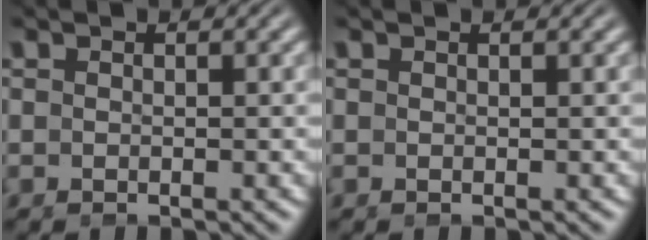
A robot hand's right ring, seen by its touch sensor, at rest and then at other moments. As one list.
[{"total": 0.0}]